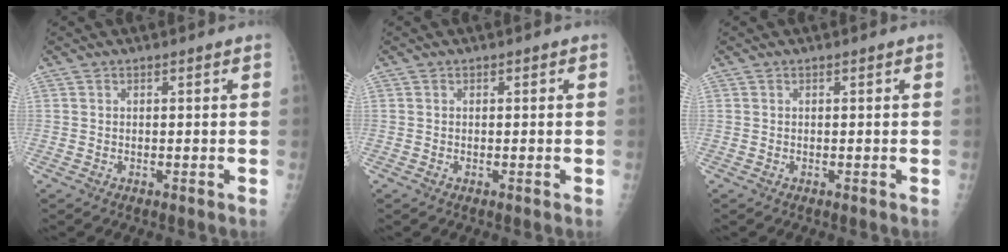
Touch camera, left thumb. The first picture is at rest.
{"total": 0.0}
{"total": 0.0}